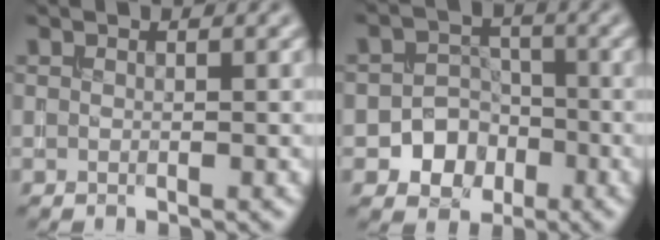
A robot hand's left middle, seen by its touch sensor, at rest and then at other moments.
{"total": 4.1, "force": [-1.7, 3.5, 1.2], "torque": [0.012, 0.007, -0.042]}